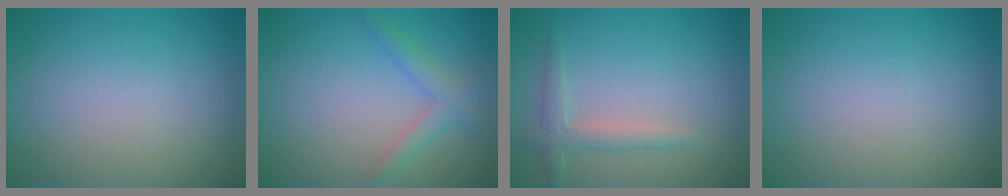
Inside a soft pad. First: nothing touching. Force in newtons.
{"total": 2.3, "press": 2.3, "slide": 0.1}
{"total": 2.1, "press": 2.1, "slide": 0.1}
{"total": 0.0}